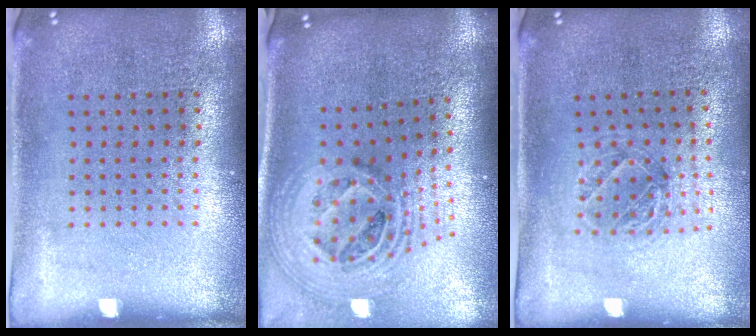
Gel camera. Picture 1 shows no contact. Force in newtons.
{"total": 2.5, "press": 1.8, "slide": 1.8}
{"total": 1.0, "press": 1.0, "slide": 0.2}